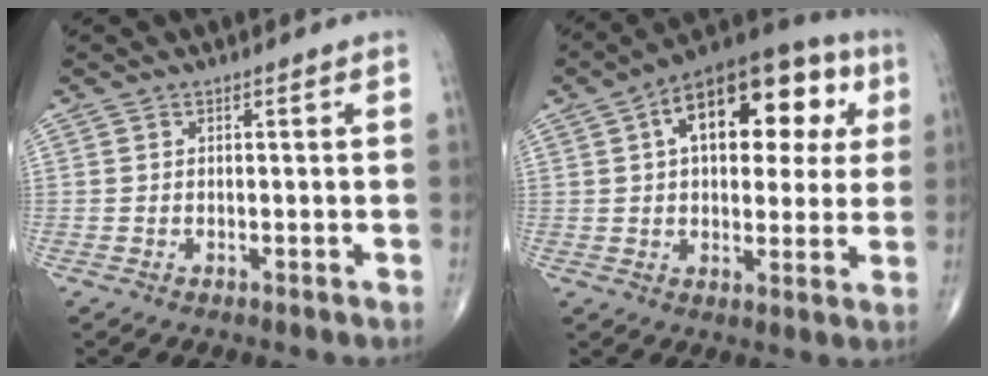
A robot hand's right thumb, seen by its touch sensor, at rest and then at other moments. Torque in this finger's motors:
{"motor_torque": [0.79, 3.97, 1.51, 0.22, 0.11]}